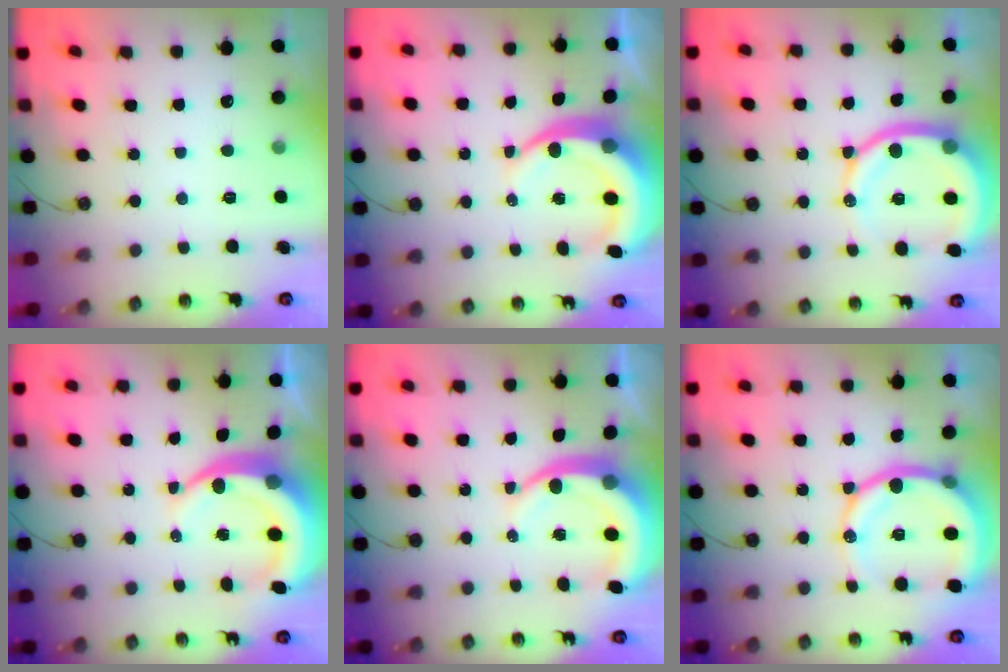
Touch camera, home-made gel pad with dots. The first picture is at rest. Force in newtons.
{"total": 10.2, "press": 10.1, "slide": 1.4}
{"total": 15.0, "press": 14.8, "slide": 2.0}
{"total": 10.2, "press": 10.1, "slide": 1.4}
{"total": 9.6, "press": 9.5, "slide": 1.2}
{"total": 17.5, "press": 17.3, "slide": 3.2}